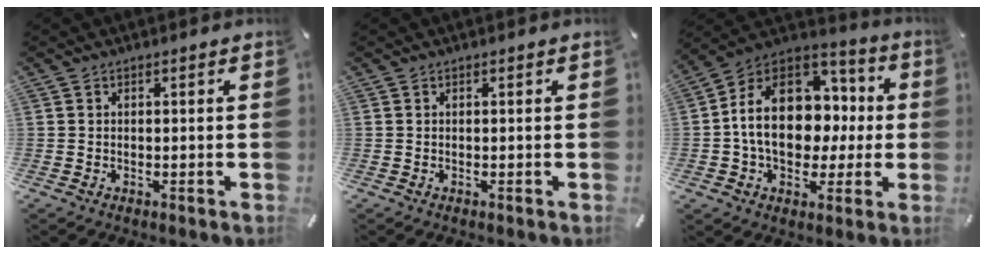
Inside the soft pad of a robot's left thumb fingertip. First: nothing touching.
{"total": 0.0}
{"total": 18.8, "force": [-0.1, 14.4, 12.1], "torque": [-0.215, 0.005, 0.004]}